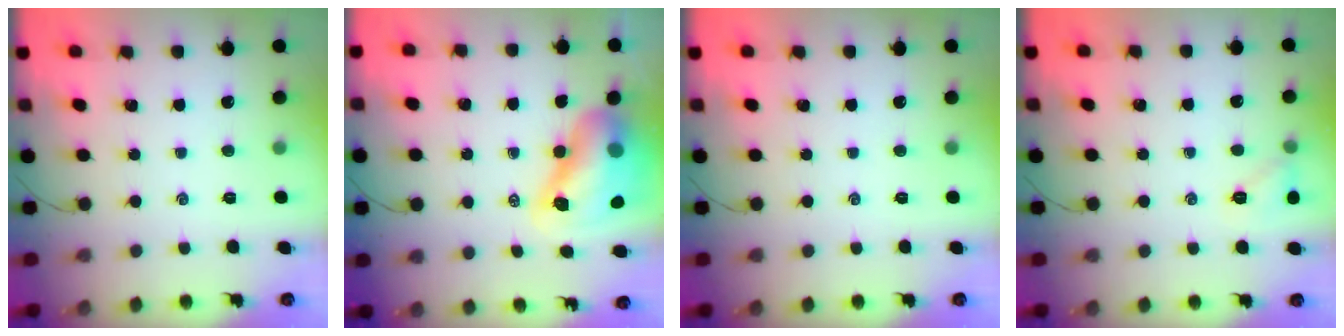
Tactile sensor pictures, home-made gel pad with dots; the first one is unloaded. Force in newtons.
{"total": 14.3, "press": 13.7, "slide": 4.0}
{"total": 0.0}
{"total": 6.5, "press": 6.2, "slide": 1.7}